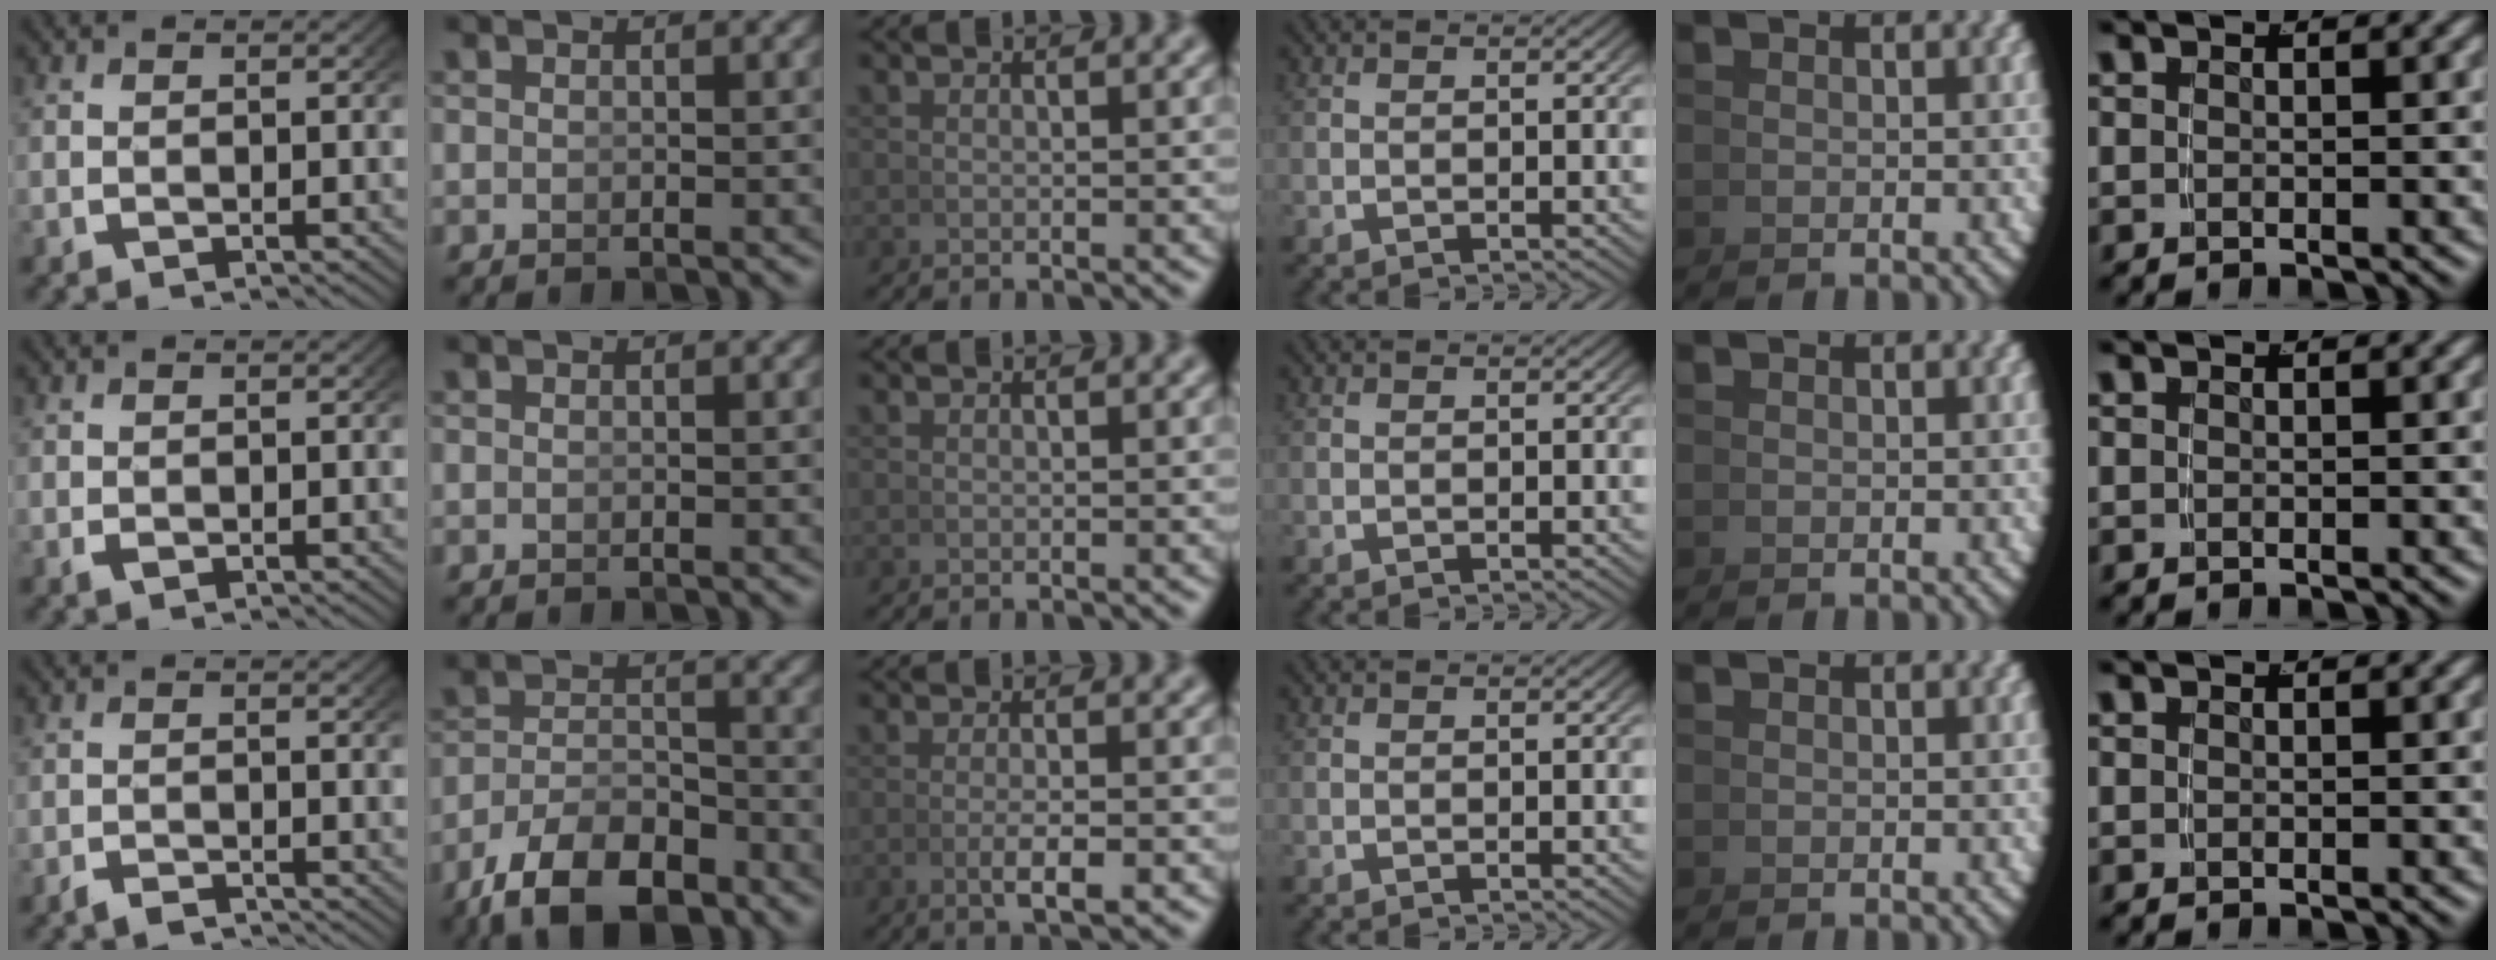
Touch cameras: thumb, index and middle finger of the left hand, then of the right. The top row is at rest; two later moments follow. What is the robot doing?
{"motion": "grasp_and_lifting", "object": "photo album"}